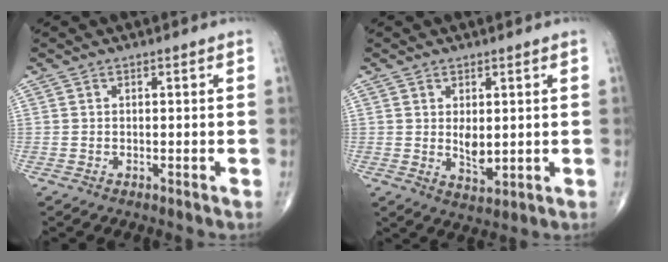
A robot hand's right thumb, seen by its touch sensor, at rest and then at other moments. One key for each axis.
{"total": 4.6, "fx": 0.5, "fy": 2.5, "fz": 3.8, "tx": -0.054, "ty": -0.014, "tz": 0.018}